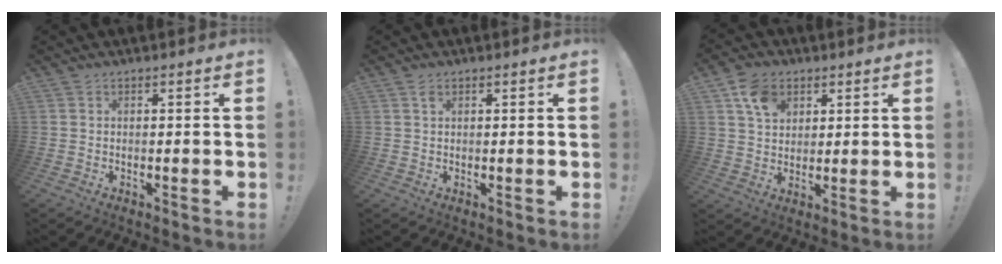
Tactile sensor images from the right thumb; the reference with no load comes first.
{"total": 1.1, "force": [0.7, 0.7, 0.6], "torque": [-0.013, 0.001, 0.013]}
{"total": 8.4, "force": [4.0, 6.4, 3.7], "torque": [-0.057, -0.012, 0.078]}